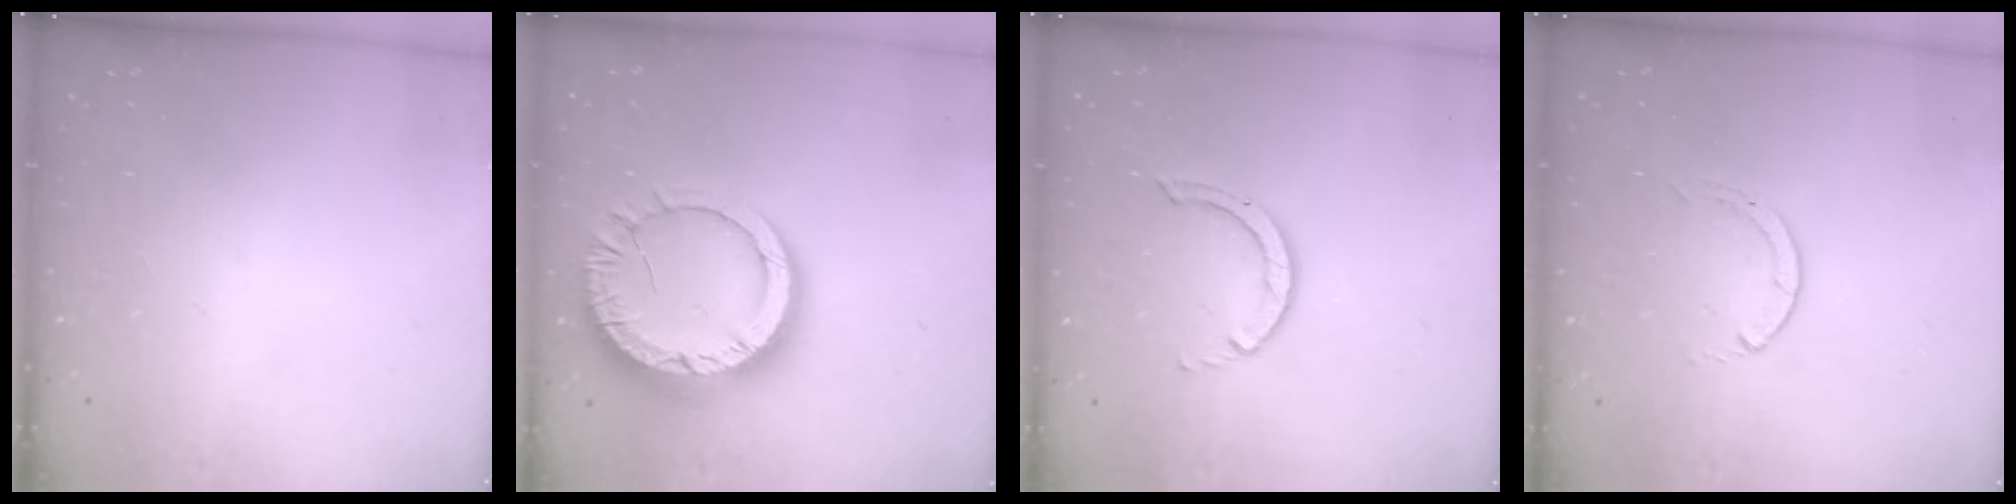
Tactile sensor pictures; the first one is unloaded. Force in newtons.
{"total": 14.9, "press": 14.8, "slide": 1.5}
{"total": 2.9, "press": 2.9, "slide": 0.2}
{"total": 0.6, "press": 0.5, "slide": 0.1}